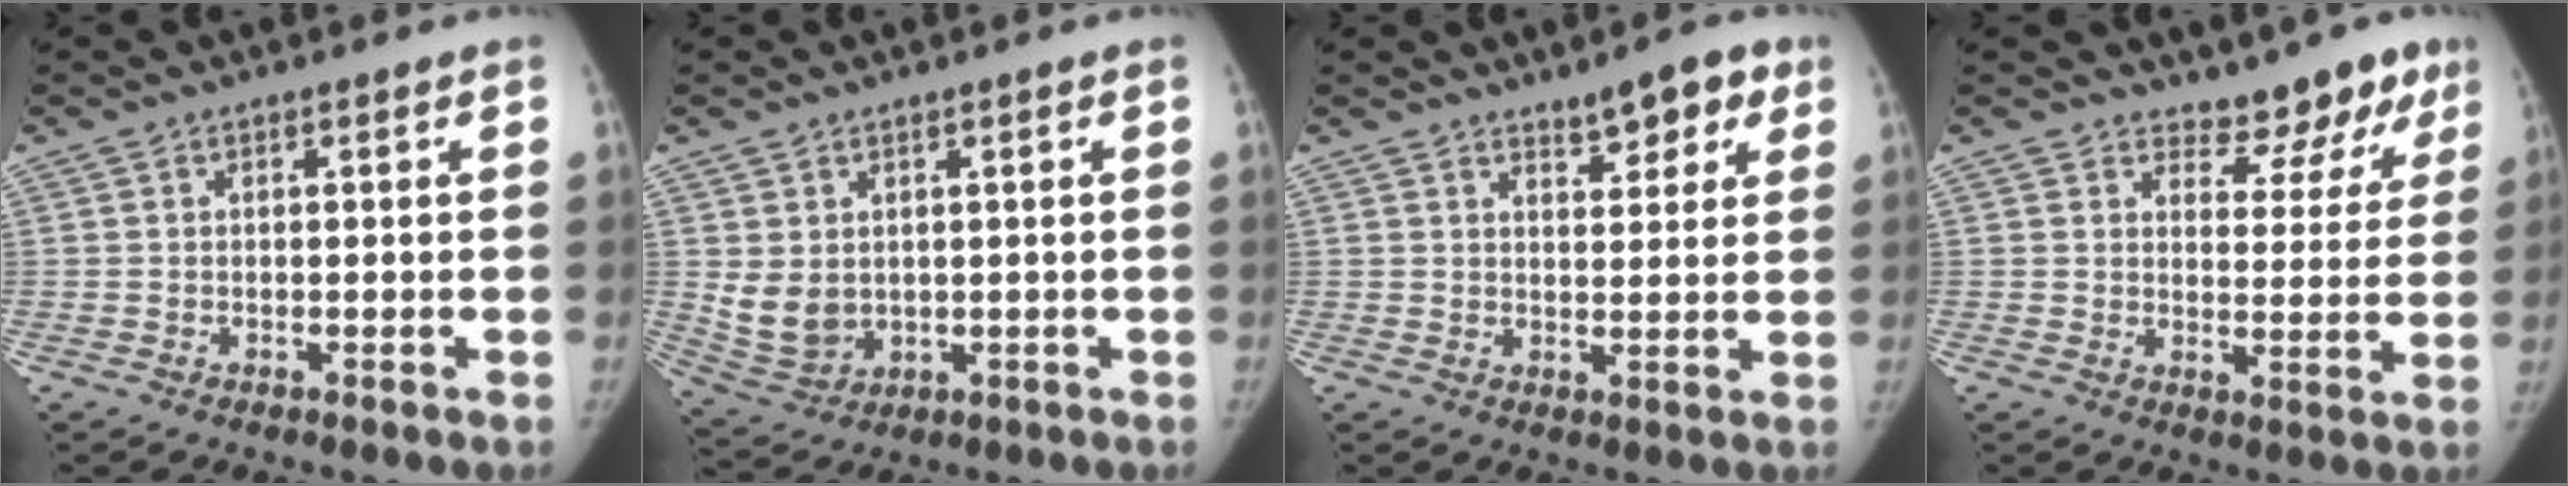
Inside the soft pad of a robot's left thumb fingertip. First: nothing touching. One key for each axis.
{"total": 6.2, "fx": 1.1, "fy": 4.8, "fz": 3.7, "tx": -0.060, "ty": -0.015, "tz": 0.043}
{"total": 6.4, "fx": 4.2, "fy": 2.6, "fz": 4.1, "tx": -0.031, "ty": -0.018, "tz": 0.056}
{"total": 8.2, "fx": 6.8, "fy": 4.1, "fz": 2.0, "tx": 0.019, "ty": -0.047, "tz": 0.078}